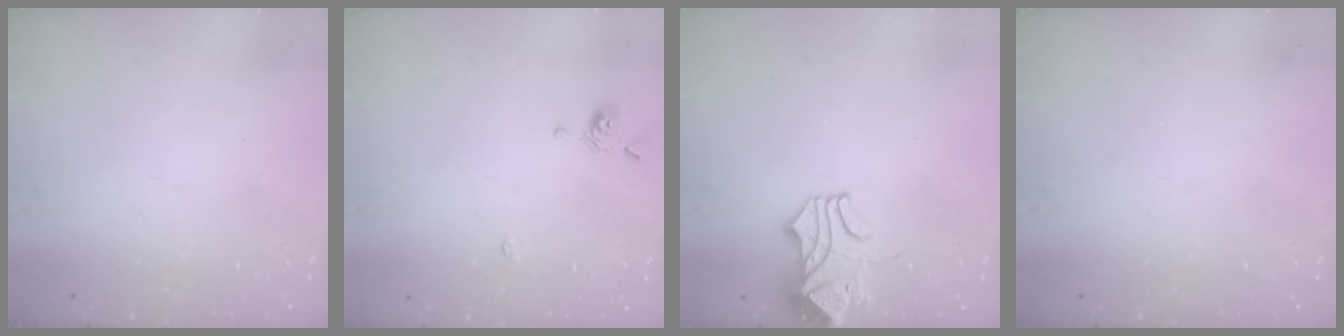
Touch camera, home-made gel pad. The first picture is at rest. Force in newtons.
{"total": 1.3, "press": 1.2, "slide": 0.4}
{"total": 2.9, "press": 2.9, "slide": 0.6}
{"total": 0.0}